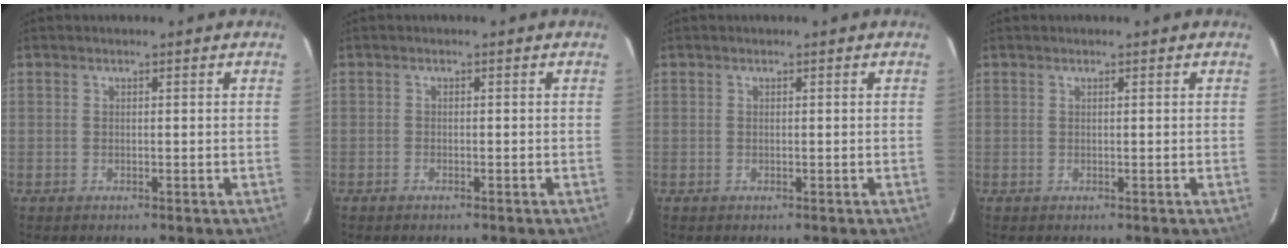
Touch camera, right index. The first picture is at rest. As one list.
[{"total": 0.7, "force": [-0.6, 0.3, 0.1], "torque": [-0.005, 0.000, -0.013]}, {"total": 0.0}, {"total": 0.0}]